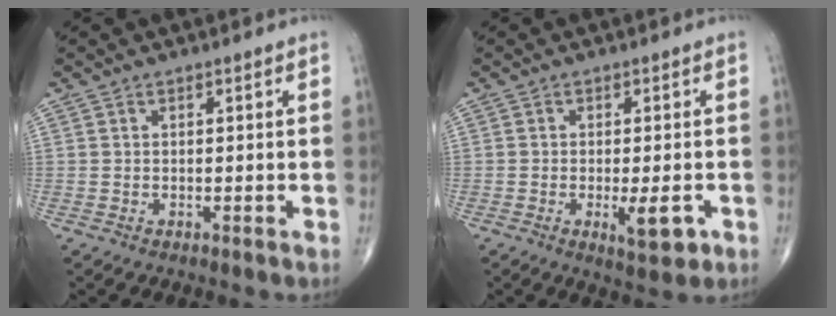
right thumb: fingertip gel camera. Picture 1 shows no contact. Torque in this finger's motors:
{"motor_torque": [0.06, 1.04, 0.01, -0.13, 0.16]}